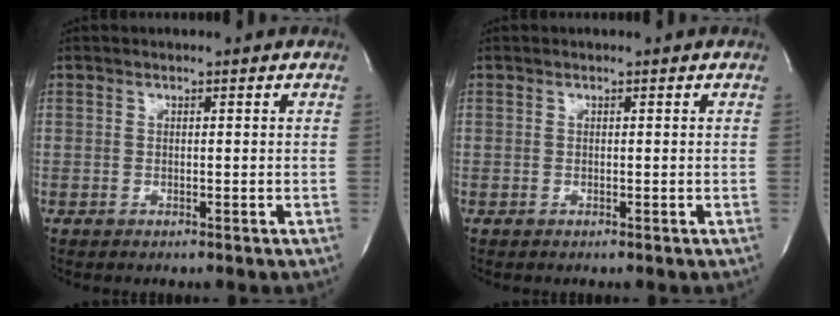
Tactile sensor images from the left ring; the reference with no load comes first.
{"total": 0.0}